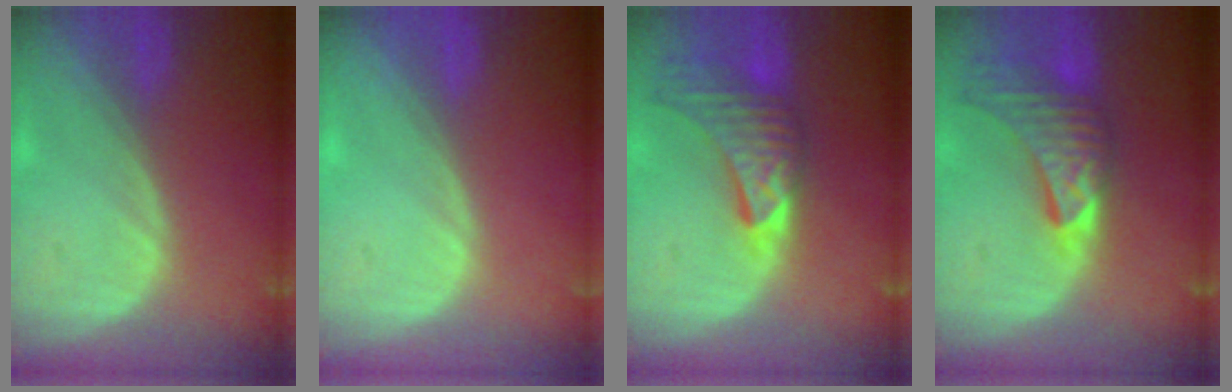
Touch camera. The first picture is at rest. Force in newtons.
{"total": 0.0}
{"total": 8.9, "press": 8.4, "slide": 3.0}
{"total": 8.9, "press": 8.4, "slide": 3.0}